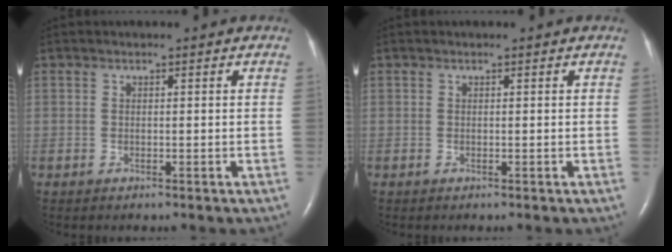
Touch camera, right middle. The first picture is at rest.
{"total": 0.0}